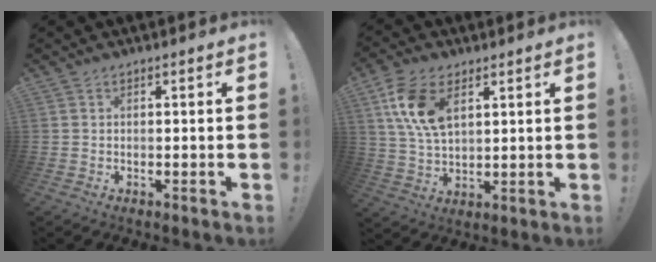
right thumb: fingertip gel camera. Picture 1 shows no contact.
{"total": 12.4, "force": [5.4, 6.9, 8.7], "torque": [-0.176, -0.009, 0.099]}